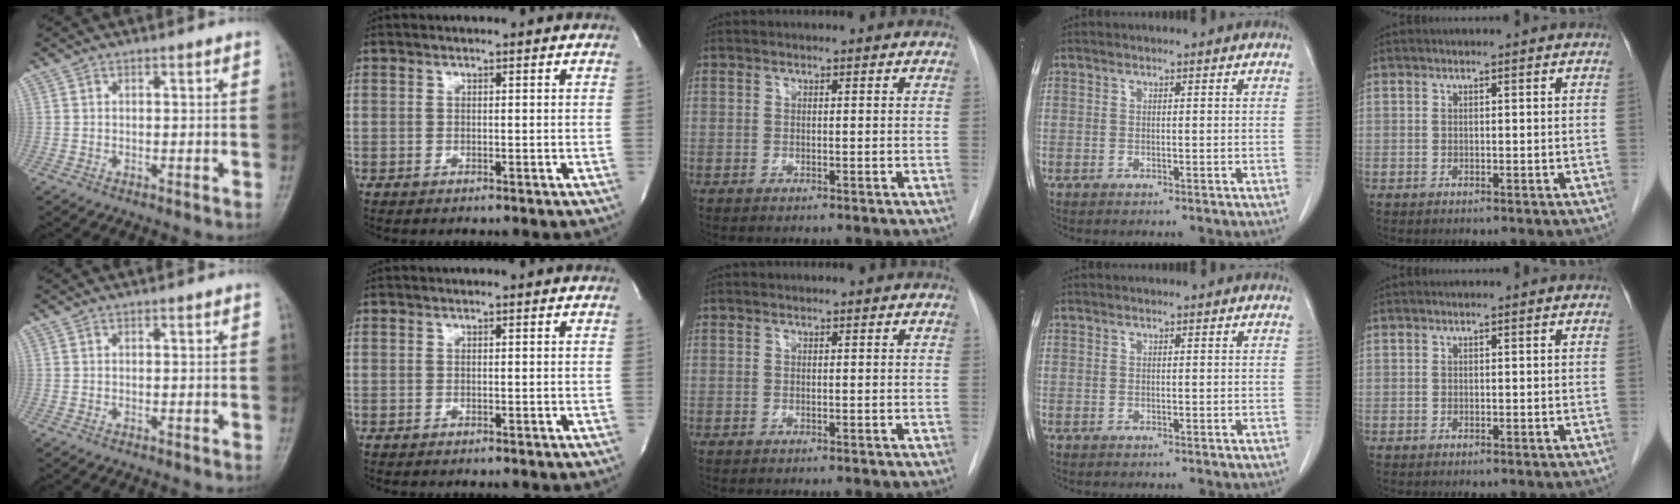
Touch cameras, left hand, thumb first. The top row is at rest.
{}